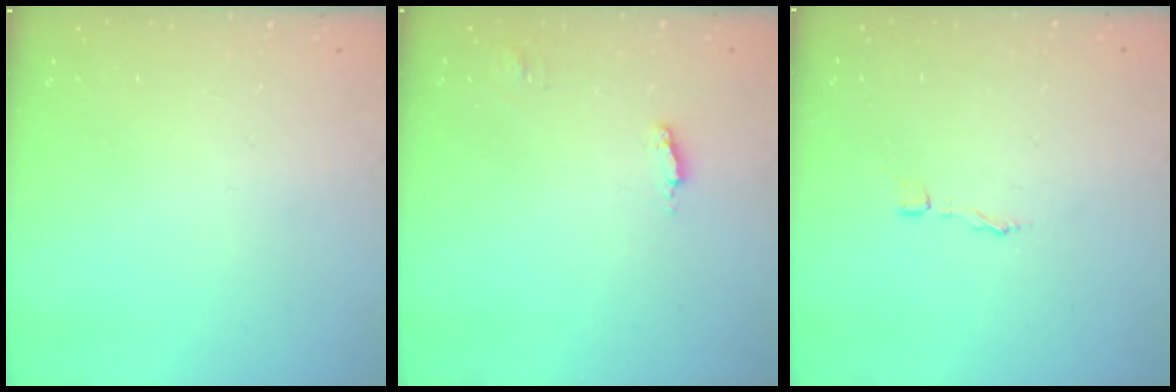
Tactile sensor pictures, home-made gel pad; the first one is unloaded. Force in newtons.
{"total": 2.9, "press": 2.9, "slide": 0.3}
{"total": 1.9, "press": 1.9, "slide": 0.1}